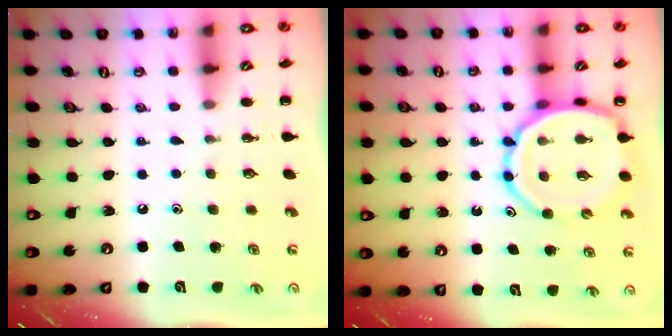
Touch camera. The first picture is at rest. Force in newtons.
{"total": 11.4, "press": 11.0, "slide": 2.9}